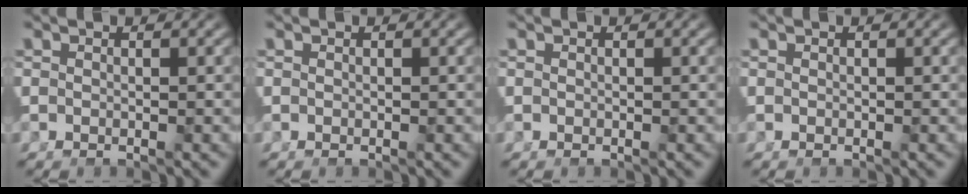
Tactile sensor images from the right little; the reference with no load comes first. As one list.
[{"total": 0.0}, {"total": 0.0}, {"total": 0.0}]